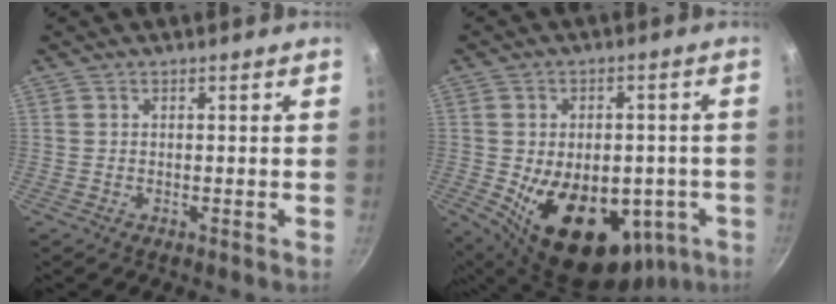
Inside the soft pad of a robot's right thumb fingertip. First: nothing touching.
{"total": 21.1, "force": [-5.6, 13.7, 15.0], "torque": [-0.203, 0.004, -0.055]}